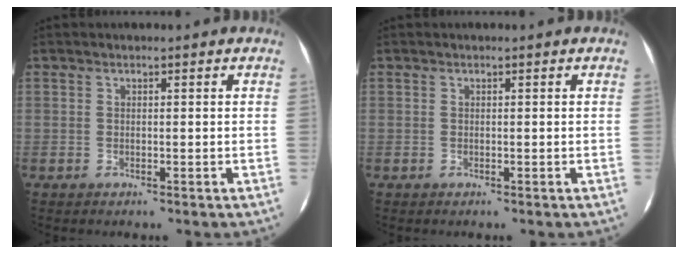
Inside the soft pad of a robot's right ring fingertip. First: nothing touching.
{"total": 0.0}